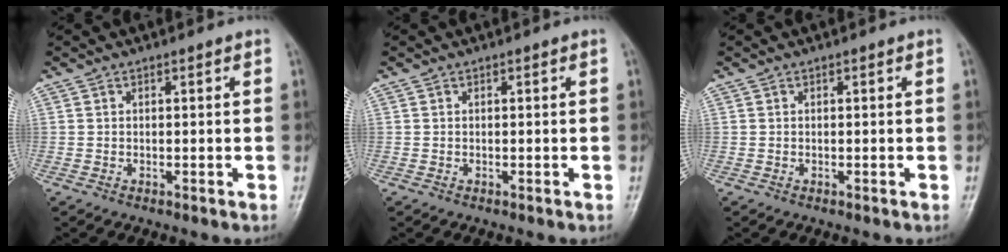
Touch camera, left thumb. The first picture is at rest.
{"total": 0.0}
{"total": 0.0}